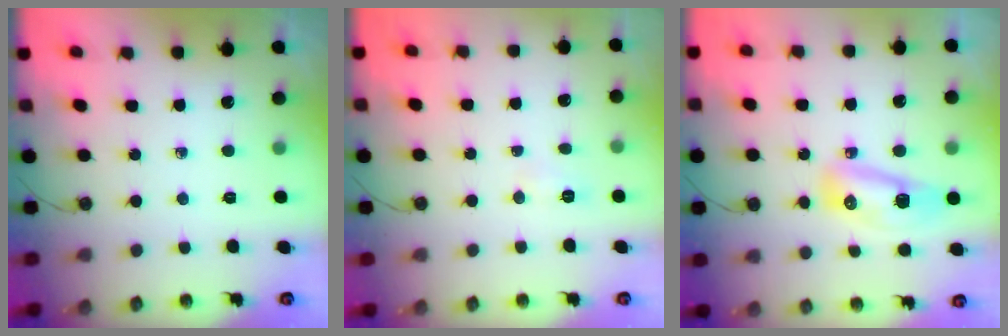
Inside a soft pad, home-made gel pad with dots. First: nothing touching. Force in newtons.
{"total": 4.4, "press": 4.3, "slide": 0.6}
{"total": 9.5, "press": 9.5, "slide": 1.3}